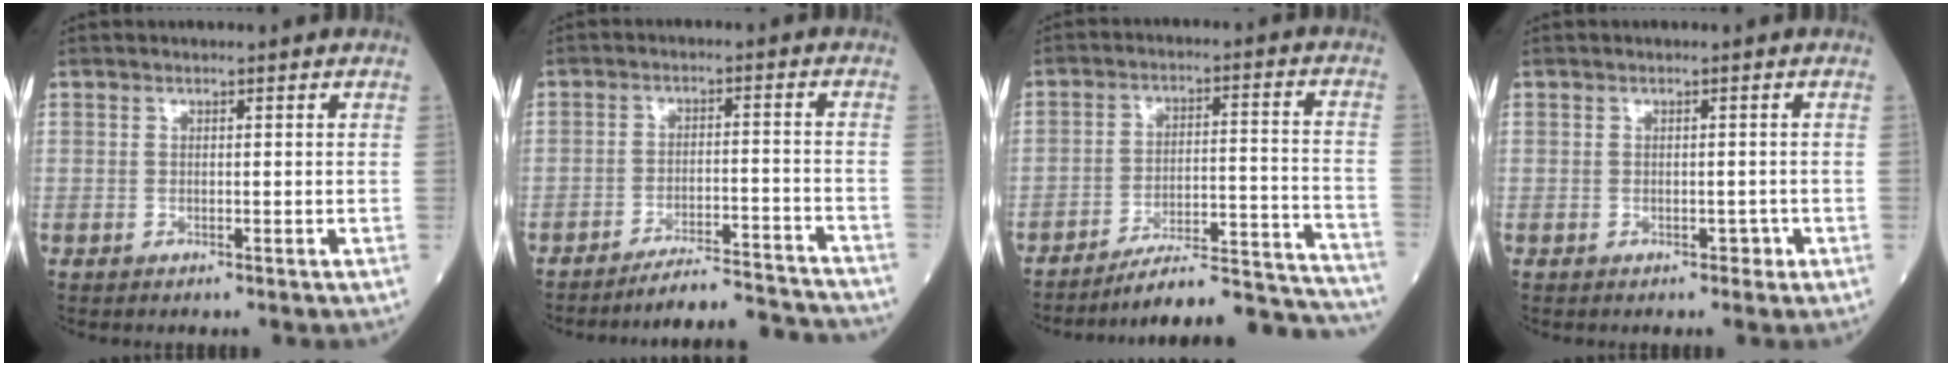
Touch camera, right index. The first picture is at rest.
{"total": 11.5, "force": [-11.4, -0.4, 1.3], "torque": [-0.006, 0.012, -0.164]}
{"total": 21.2, "force": [-20.5, 0.6, 5.3], "torque": [-0.029, 0.016, -0.282]}
{"total": 1.2, "force": [-0.5, 0.7, 0.8], "torque": [-0.009, 0.001, -0.005]}